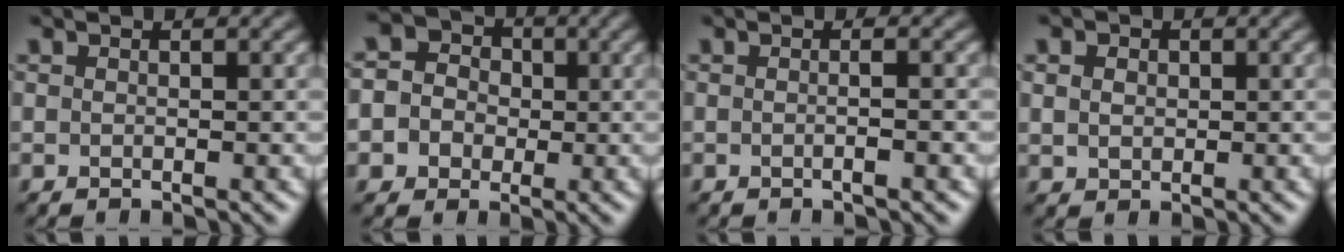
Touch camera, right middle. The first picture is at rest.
{"total": 7.2, "force": [-1.2, 6.8, 2.2], "torque": [-0.044, 0.013, -0.054]}
{"total": 1.7, "force": [-0.1, 0.6, 1.6], "torque": [-0.007, -0.007, -0.010]}
{"total": 2.0, "force": [0.6, 1.6, 1.0], "torque": [-0.022, 0.007, 0.009]}